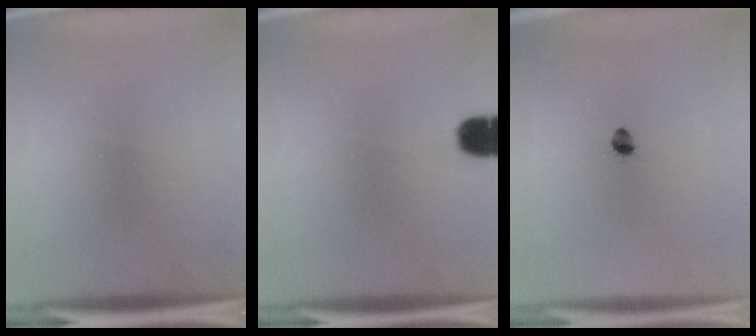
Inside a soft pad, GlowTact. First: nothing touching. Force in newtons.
{"total": 4.8}
{"total": 2.0}